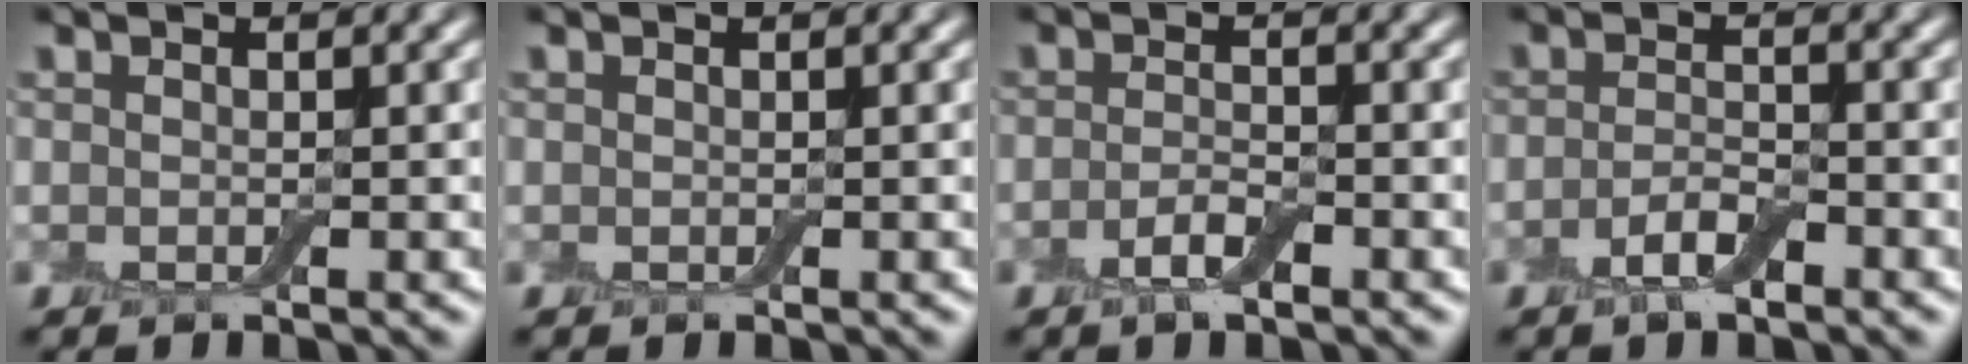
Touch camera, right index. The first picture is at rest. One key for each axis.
{"total": 0.0}
{"total": 1.9, "fx": -1.0, "fy": 0.6, "fz": 1.5, "tx": -0.032, "ty": 0.001, "tz": -0.023}
{"total": 2.3, "fx": -1.3, "fy": 0.8, "fz": 1.7, "tx": -0.037, "ty": 0.002, "tz": -0.028}